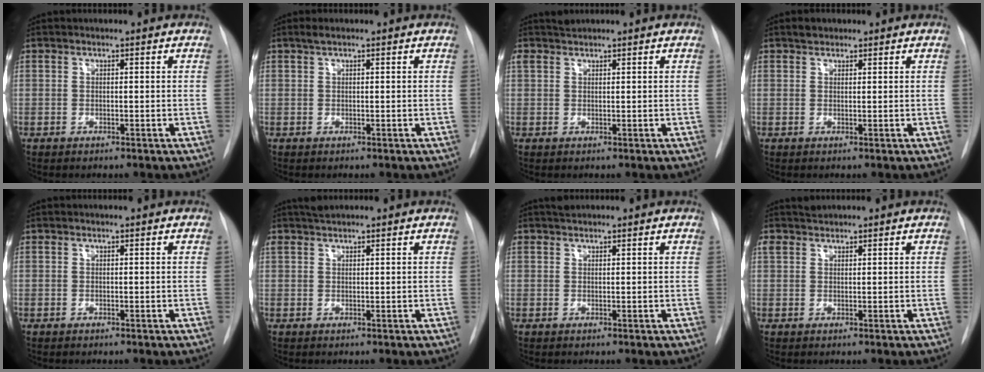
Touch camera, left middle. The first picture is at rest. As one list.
[{"total": 1.1, "force": [0.7, 0.2, 0.7], "torque": [-0.020, 0.009, 0.015]}, {"total": 1.2, "force": [1.2, 0.0, -0.1], "torque": [-0.008, 0.010, 0.029]}, {"total": 1.4, "force": [1.1, 0.8, 0.4], "torque": [-0.010, 0.004, 0.017]}, {"total": 0.0}, {"total": 1.5, "force": [1.5, 0.1, 0.3], "torque": [-0.012, 0.012, 0.032]}, {"total": 1.1, "force": [1.1, 0.3, 0.1], "torque": [-0.011, 0.013, 0.022]}, {"total": 1.4, "force": [1.3, 0.3, -0.2], "torque": [-0.005, 0.010, 0.028]}]